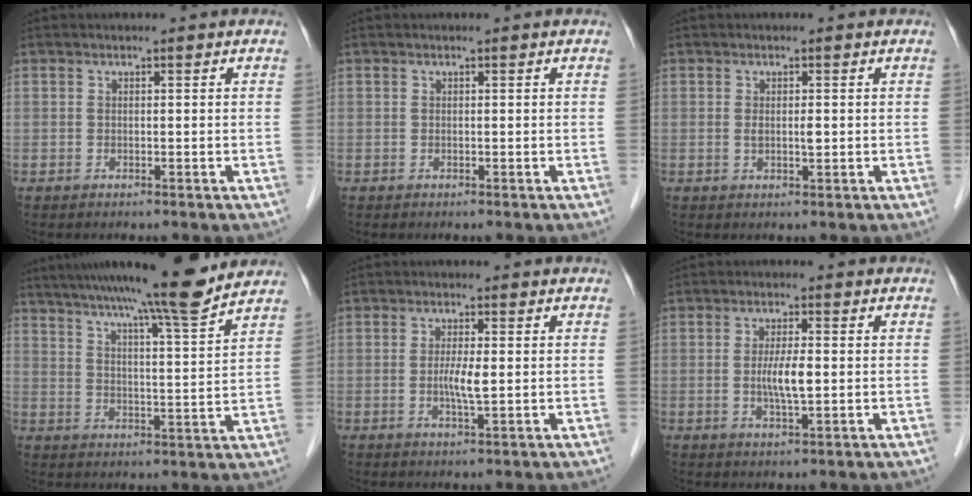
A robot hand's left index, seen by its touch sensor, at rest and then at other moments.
{"total": 0.0}
{"total": 1.6, "force": [0.1, 0.4, 1.6], "torque": [-0.031, -0.001, 0.002]}
{"total": 15.0, "force": [12.8, -0.8, 7.8], "torque": [-0.126, 0.002, 0.181]}
{"total": 3.2, "force": [-0.2, 0.2, 3.2], "torque": [-0.067, -0.005, -0.003]}
{"total": 4.3, "force": [-0.2, 0.5, 4.3], "torque": [-0.086, -0.006, -0.004]}